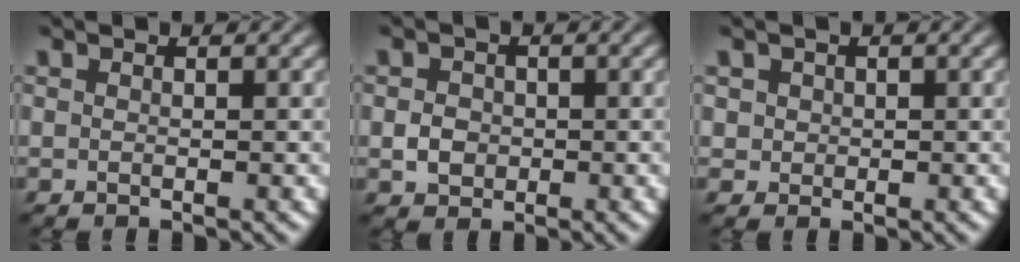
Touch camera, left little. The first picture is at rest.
{"total": 1.9, "force": [-0.2, 1.7, 0.9], "torque": [-0.012, -0.001, -0.008]}
{"total": 1.7, "force": [0.6, 1.5, 0.5], "torque": [-0.009, 0.003, 0.018]}